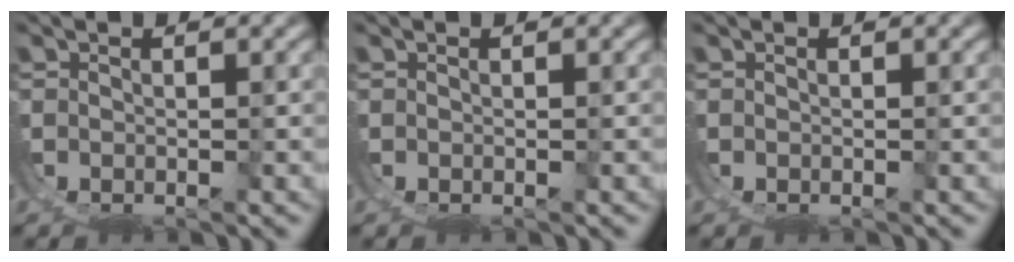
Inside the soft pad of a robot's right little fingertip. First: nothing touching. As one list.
[{"total": 0.0}, {"total": 0.0}]